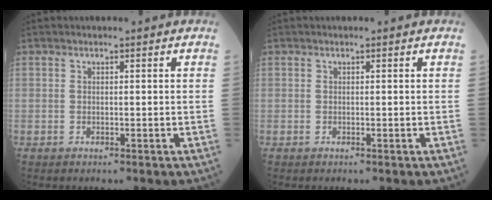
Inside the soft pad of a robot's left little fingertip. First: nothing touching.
{"total": 0.0}